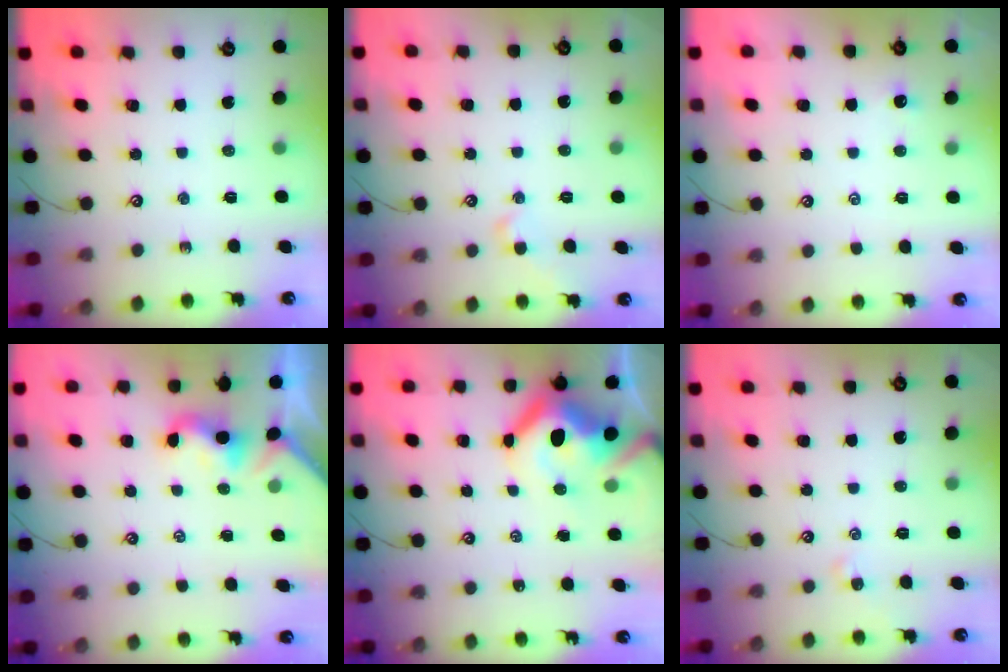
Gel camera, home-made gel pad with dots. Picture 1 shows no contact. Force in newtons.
{"total": 1.6, "press": 1.3, "slide": 0.8}
{"total": 2.1, "press": 2.1, "slide": 0.3}
{"total": 2.0, "press": 2.0, "slide": 0.5}
{"total": 14.8, "press": 14.6, "slide": 1.9}
{"total": 0.0}